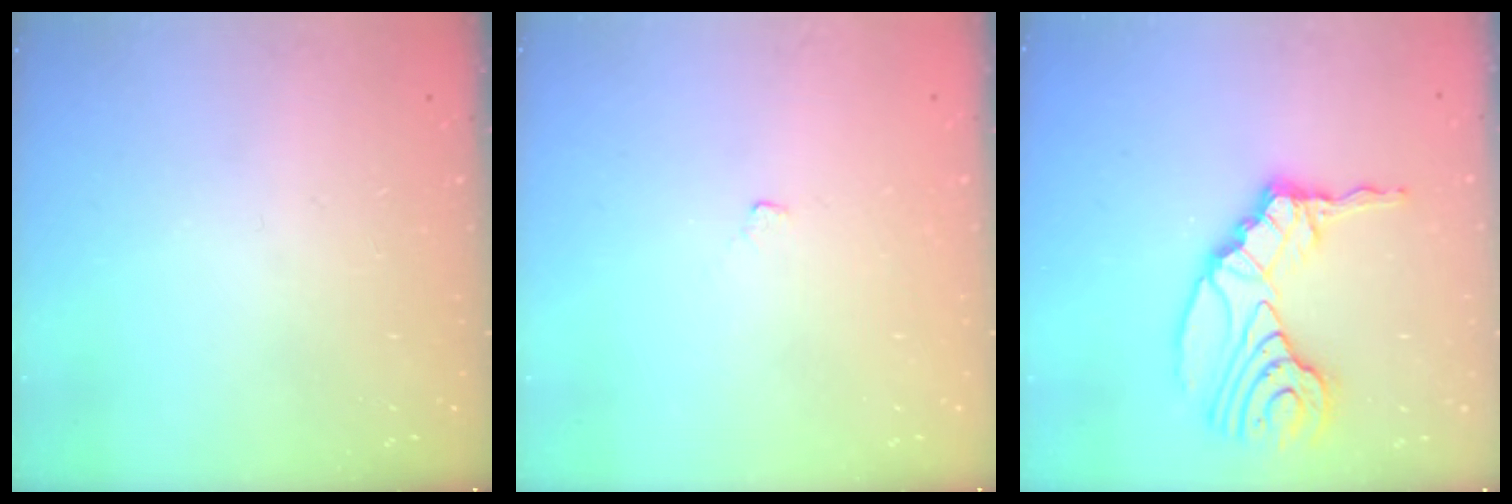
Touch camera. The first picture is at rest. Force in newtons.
{"total": 2.9, "press": 2.9, "slide": 0.4}
{"total": 14.6, "press": 14.4, "slide": 2.4}